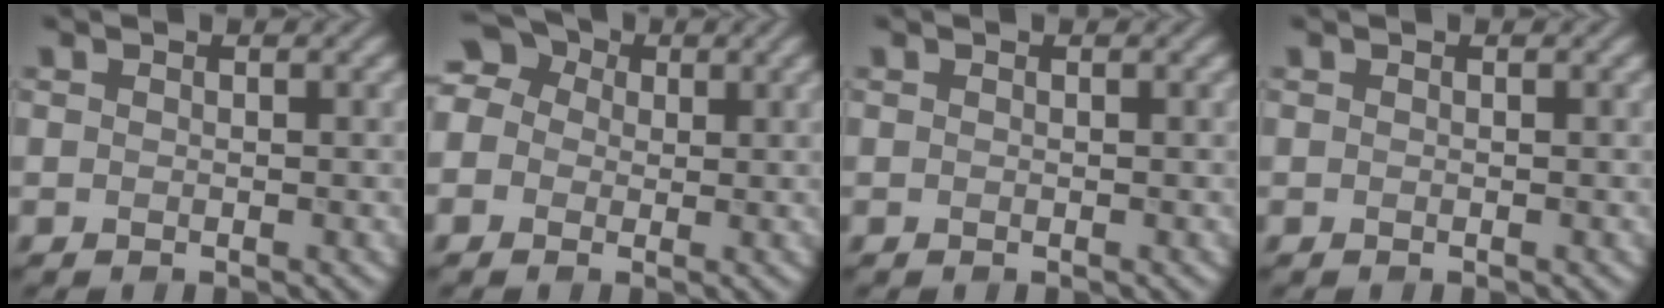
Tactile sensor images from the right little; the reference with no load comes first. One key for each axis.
{"total": 6.2, "fx": 1.3, "fy": 5.2, "fz": 3.1, "tx": -0.053, "ty": 0.036, "tz": -0.014}
{"total": 0.0}
{"total": 0.0}